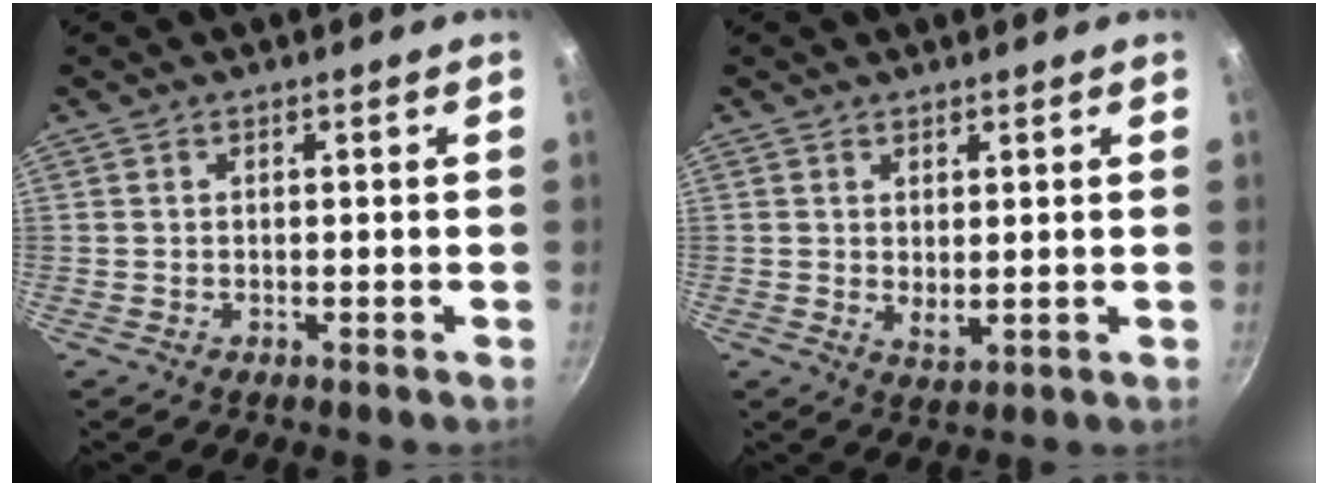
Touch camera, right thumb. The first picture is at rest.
{"total": 2.7, "force": [1.1, 1.2, 2.2], "torque": [-0.033, -0.019, 0.019]}